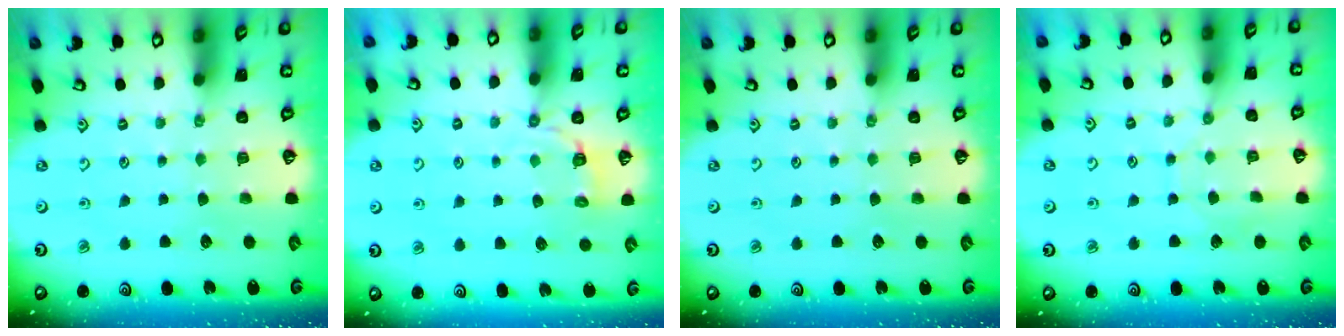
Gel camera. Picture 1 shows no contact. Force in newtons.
{"total": 3.0, "press": 1.6, "slide": 2.5}
{"total": 0.0}
{"total": 4.7, "press": 4.7, "slide": 0.4}